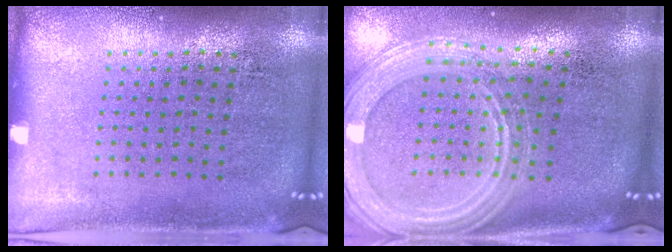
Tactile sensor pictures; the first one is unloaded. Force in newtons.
{"total": 2.4, "press": 2.0, "slide": 1.3}